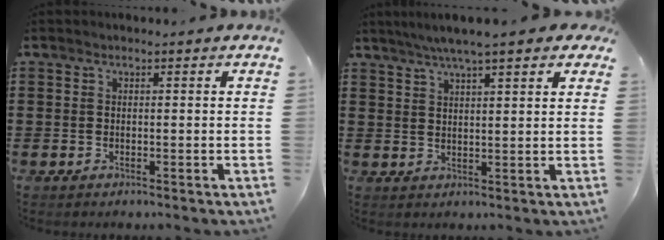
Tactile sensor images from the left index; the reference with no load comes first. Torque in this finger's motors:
{"motor_torque": [0.48, 0.16, 1.05, 0.21]}